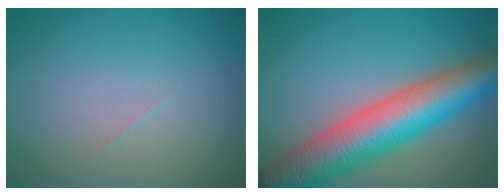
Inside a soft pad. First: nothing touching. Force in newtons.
{"total": 11.7, "press": 11.7, "slide": 0.4}